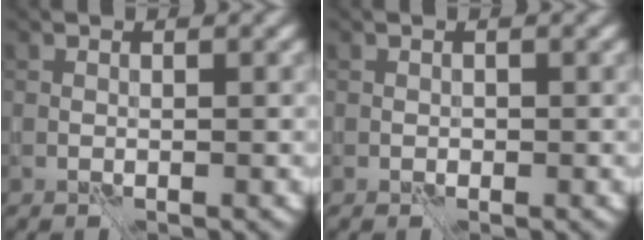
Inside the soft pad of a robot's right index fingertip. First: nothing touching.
{"total": 0.6, "force": [-0.2, 0.5, 0.1], "torque": [0.000, -0.002, -0.003]}